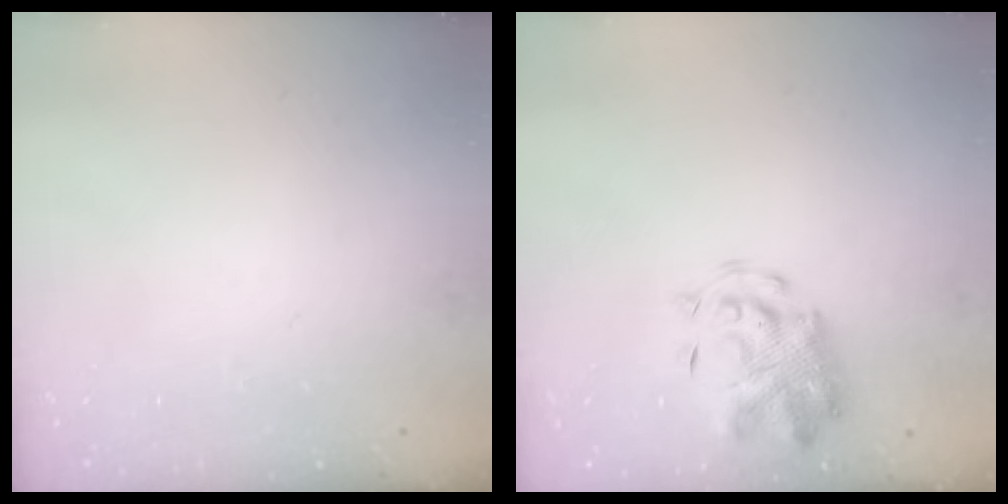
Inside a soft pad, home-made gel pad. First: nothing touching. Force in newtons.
{"total": 3.5, "press": 3.4, "slide": 1.1}